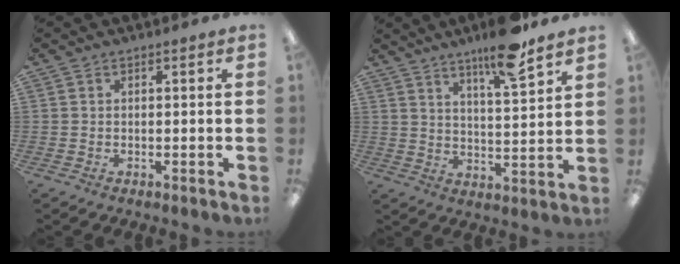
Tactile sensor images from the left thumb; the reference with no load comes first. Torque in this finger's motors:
{"motor_torque": [1.38, 0.67, 0.73, -0.70, 0.06]}